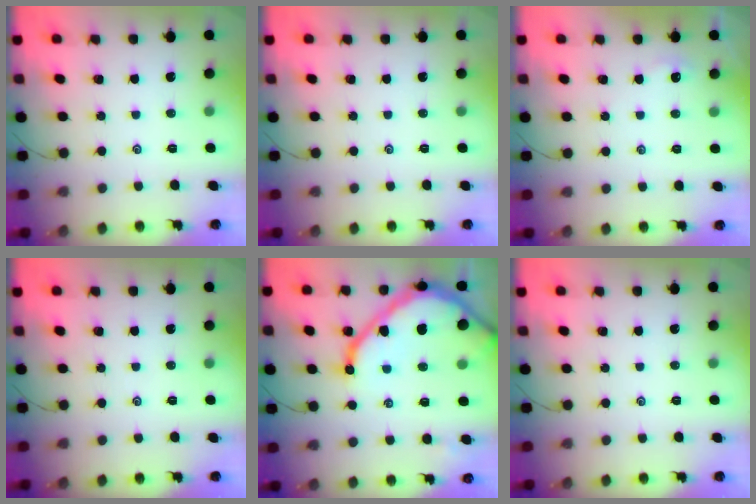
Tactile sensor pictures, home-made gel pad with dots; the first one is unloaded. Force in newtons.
{"total": 0.0}
{"total": 2.7, "press": 2.7, "slide": 0.3}
{"total": 0.0}
{"total": 19.3, "press": 19.2, "slide": 2.0}
{"total": 0.0}